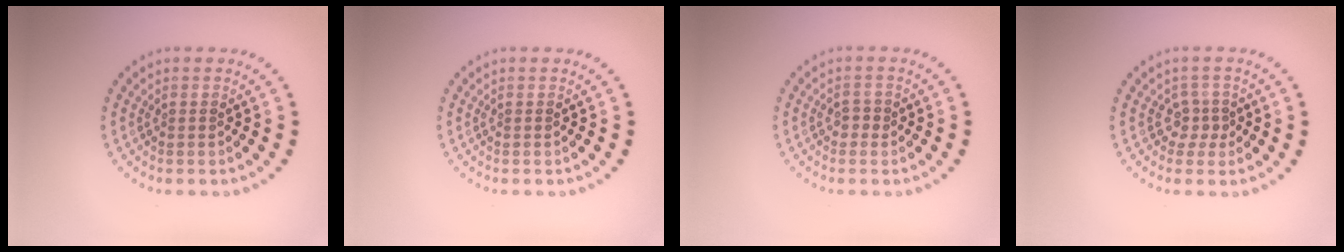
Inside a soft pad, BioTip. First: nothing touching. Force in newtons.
{"total": 0.0}
{"total": 1.0, "press": 0.9, "slide": 0.3}
{"total": 1.7, "press": 1.1, "slide": 1.3}